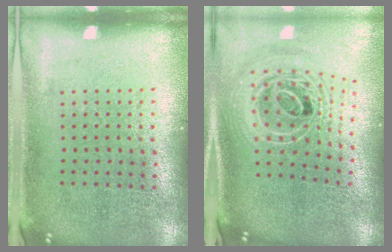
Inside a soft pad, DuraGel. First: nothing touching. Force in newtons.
{"total": 2.7, "press": 1.9, "slide": 1.8}